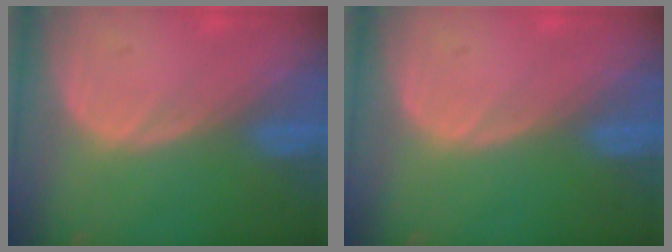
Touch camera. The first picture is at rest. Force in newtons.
{"total": 0.0}